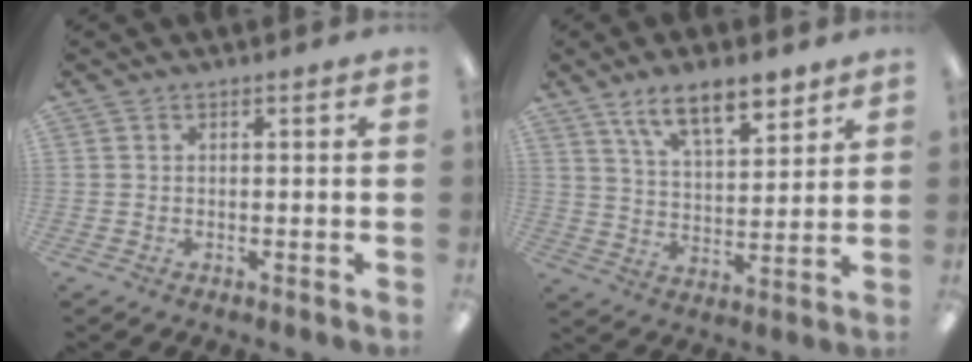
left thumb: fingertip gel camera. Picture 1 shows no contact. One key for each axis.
{"total": 11.6, "fx": 8.8, "fy": 4.3, "fz": 6.1, "tx": -0.093, "ty": -0.045, "tz": 0.157}